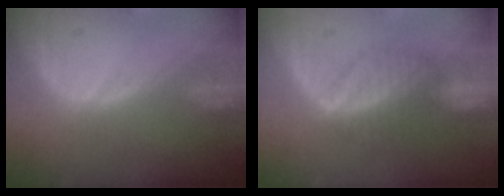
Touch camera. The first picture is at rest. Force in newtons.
{"total": 7.0, "press": 6.0, "slide": 3.6}